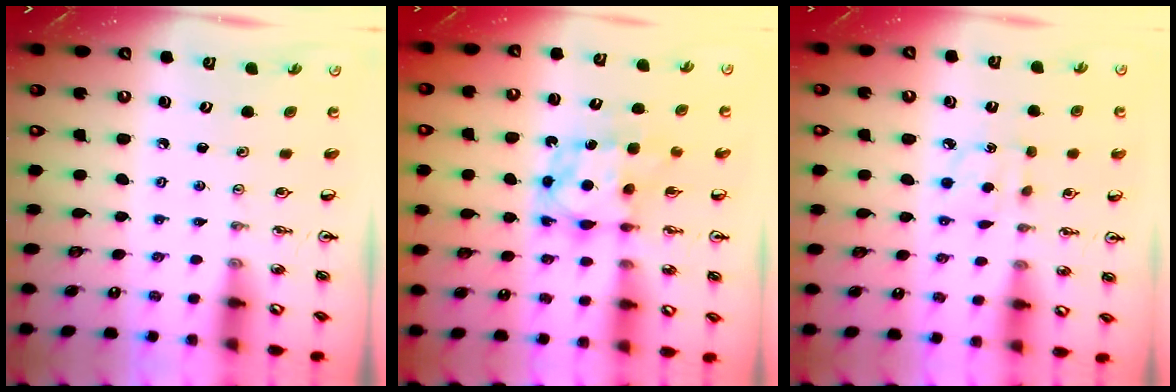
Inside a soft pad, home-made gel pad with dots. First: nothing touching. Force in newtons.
{"total": 7.0, "press": 7.0, "slide": 0.2}
{"total": 5.5, "press": 5.4, "slide": 0.6}